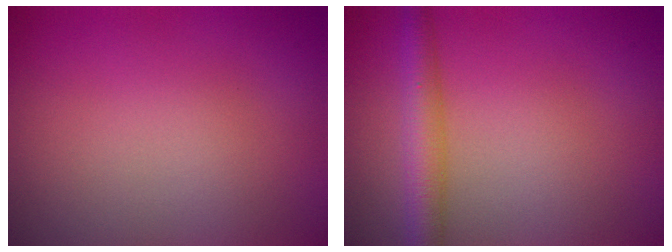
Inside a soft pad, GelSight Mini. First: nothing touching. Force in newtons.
{"total": 3.8, "press": 3.8, "slide": 0.1}